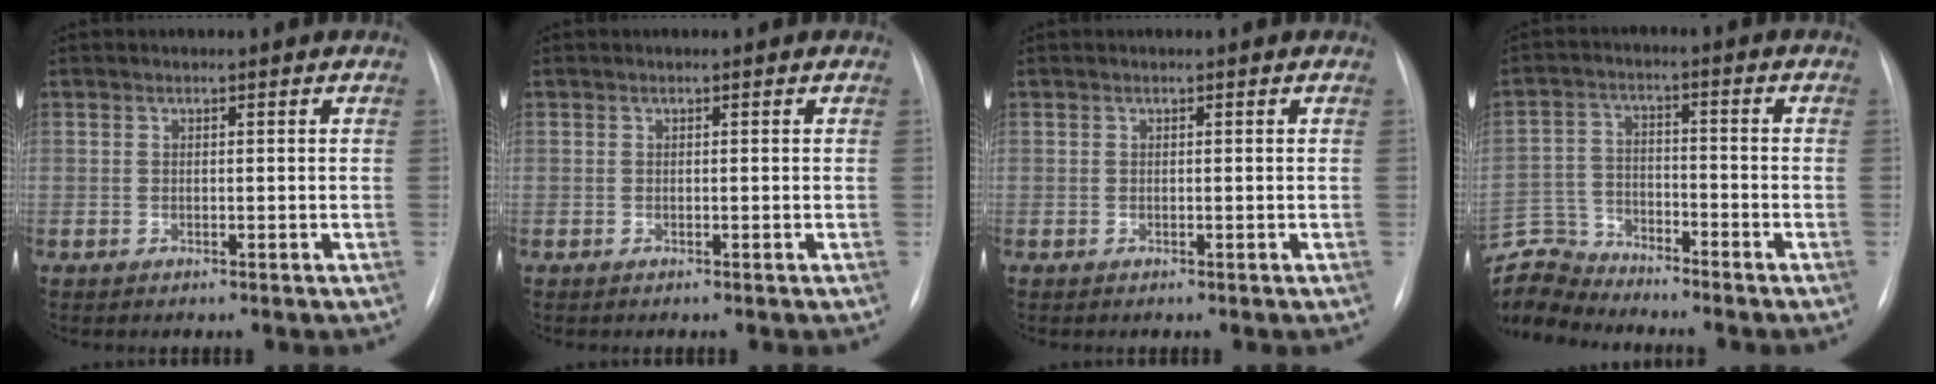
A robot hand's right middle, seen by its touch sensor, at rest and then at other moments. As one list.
[{"total": 0.0}, {"total": 0.0}, {"total": 8.8, "force": [-8.8, 0.9, -0.6], "torque": [0.000, 0.015, -0.173]}]